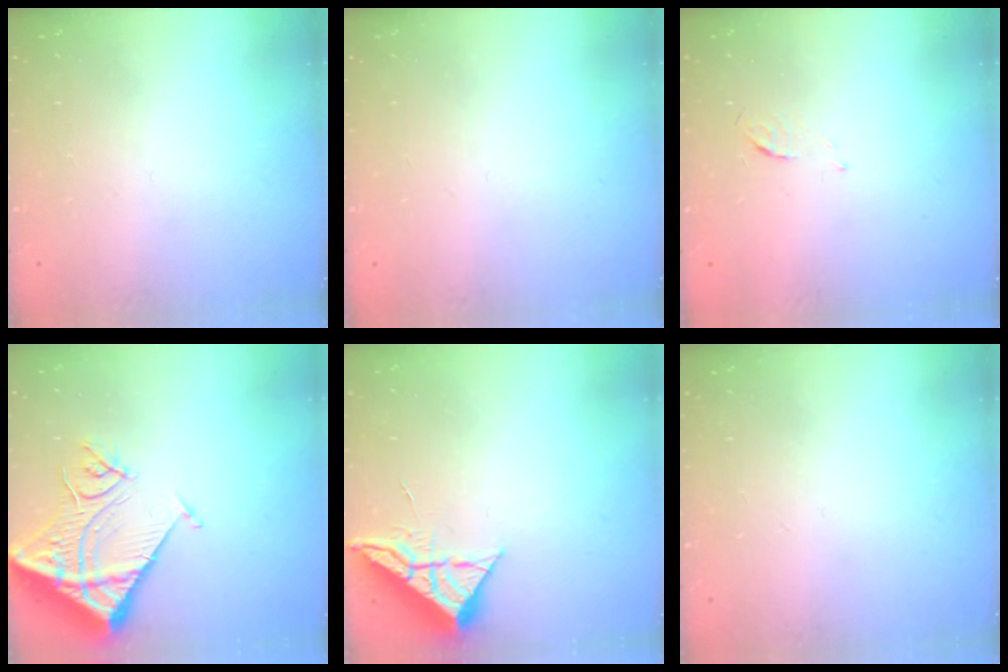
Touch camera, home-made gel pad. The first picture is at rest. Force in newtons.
{"total": 0.0}
{"total": 3.7, "press": 3.6, "slide": 0.5}
{"total": 13.5, "press": 13.4, "slide": 1.8}
{"total": 6.6, "press": 6.6, "slide": 0.3}
{"total": 0.0}